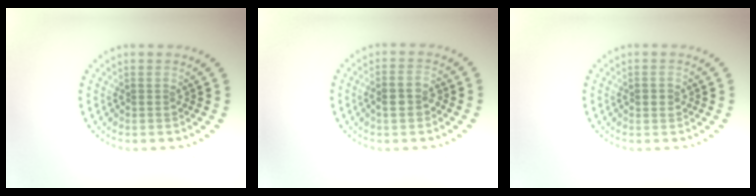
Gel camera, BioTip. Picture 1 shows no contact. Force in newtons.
{"total": 2.5, "press": 2.5, "slide": 0.6}
{"total": 1.5, "press": 1.5, "slide": 0.1}